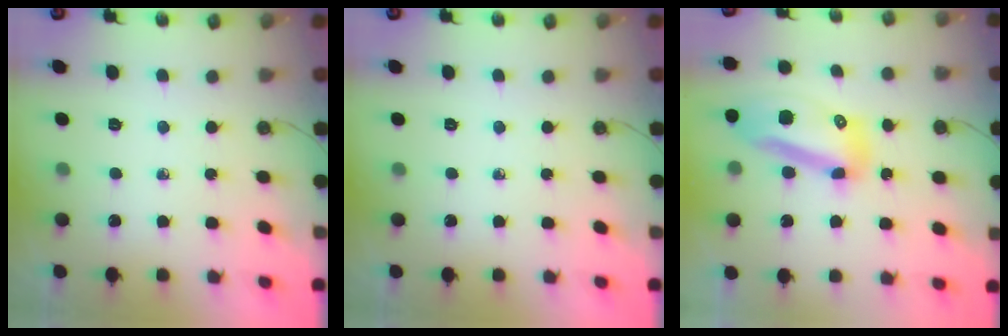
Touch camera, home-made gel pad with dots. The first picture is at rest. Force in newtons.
{"total": 0.0}
{"total": 12.2, "press": 12.1, "slide": 1.2}